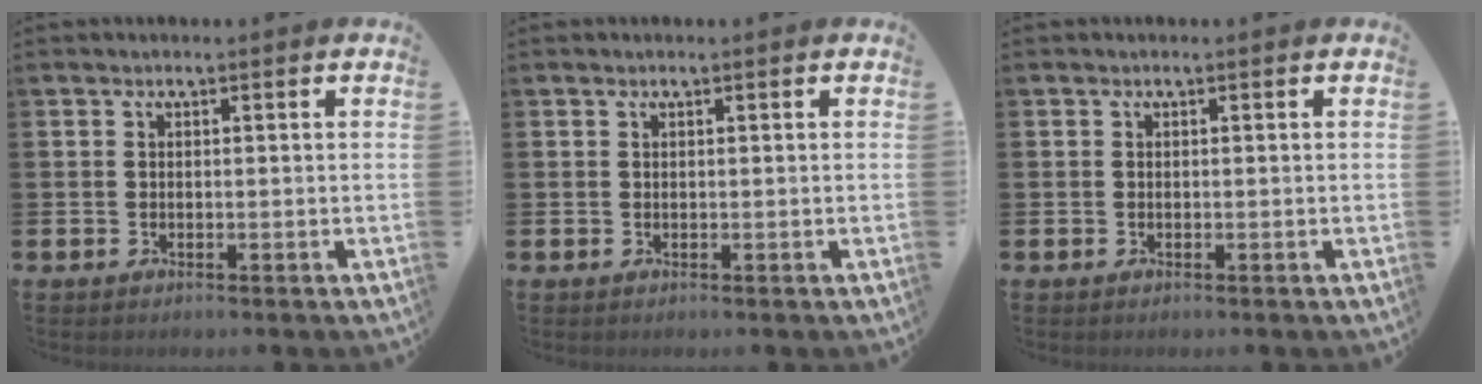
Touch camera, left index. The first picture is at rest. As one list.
[{"total": 0.0}, {"total": 0.0}]